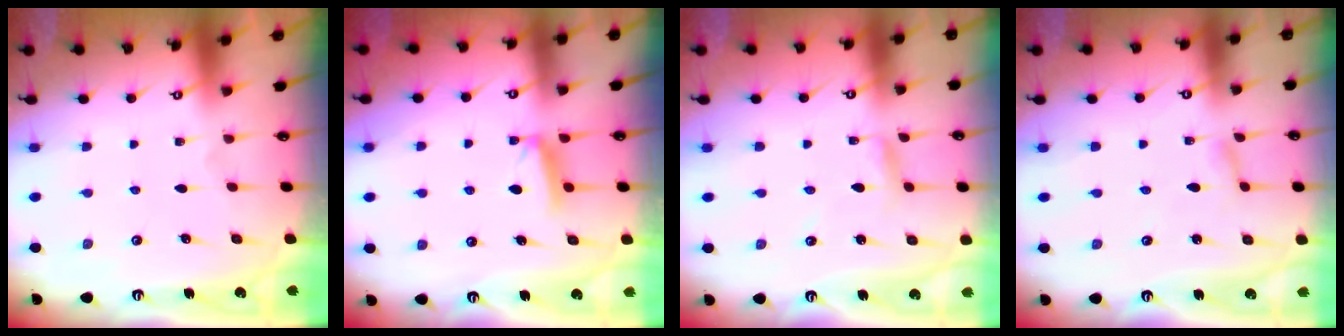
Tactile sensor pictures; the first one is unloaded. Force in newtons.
{"total": 5.1, "press": 5.1, "slide": 0.7}
{"total": 2.8, "press": 2.8, "slide": 0.1}
{"total": 2.3, "press": 2.3, "slide": 0.3}